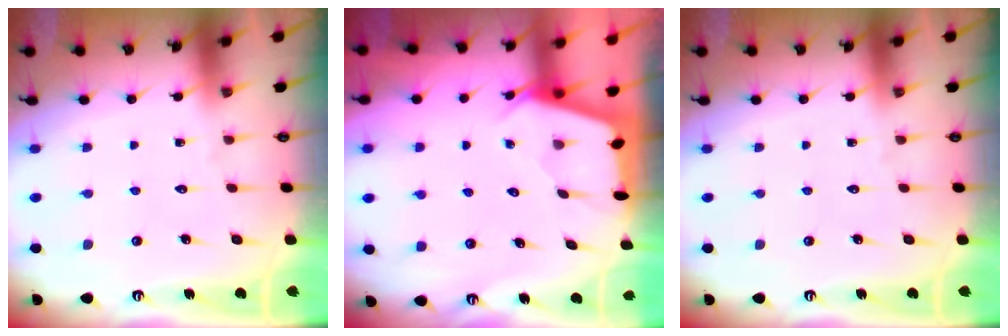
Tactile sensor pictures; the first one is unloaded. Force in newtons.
{"total": 2.5, "press": 2.5, "slide": 0.3}
{"total": 0.0}